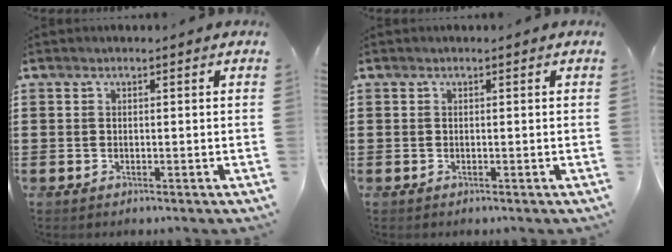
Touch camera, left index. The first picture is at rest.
{"total": 0.0}